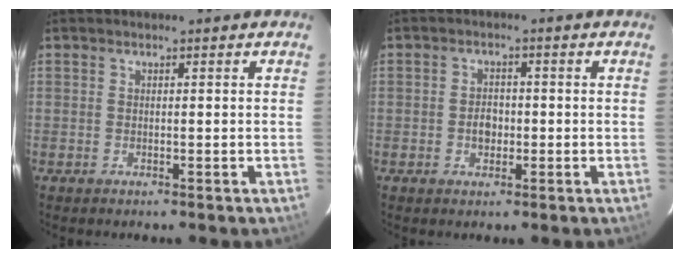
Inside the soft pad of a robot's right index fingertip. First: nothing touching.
{"total": 3.0, "force": [-0.7, 2.4, 1.8], "torque": [-0.031, 0.005, -0.010]}